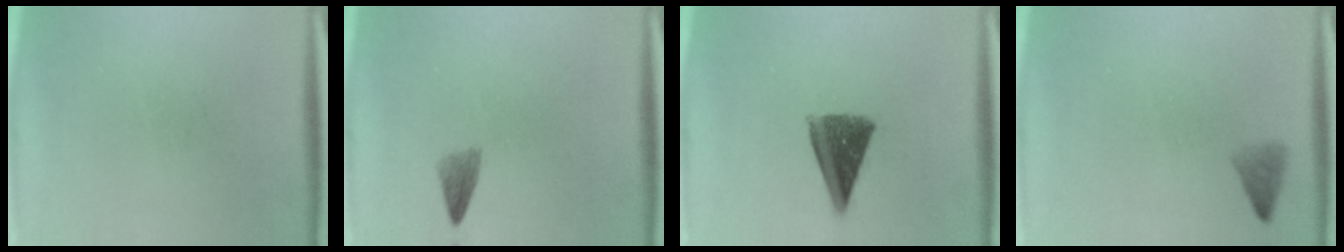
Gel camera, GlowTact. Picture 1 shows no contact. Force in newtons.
{"total": 1.7}
{"total": 9.5}
{"total": 1.6}